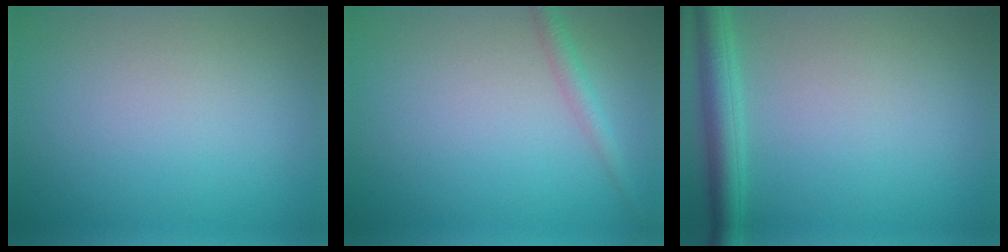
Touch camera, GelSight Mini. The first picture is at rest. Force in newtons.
{"total": 1.7, "press": 1.7, "slide": 0.1}
{"total": 3.3, "press": 3.3, "slide": 0.2}